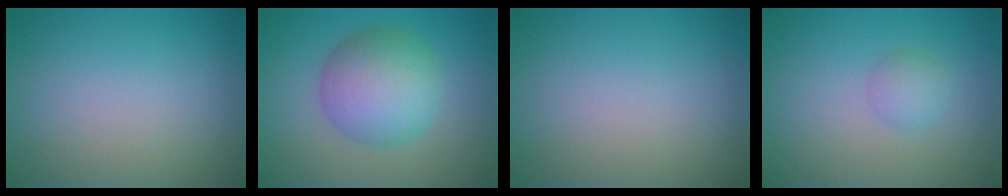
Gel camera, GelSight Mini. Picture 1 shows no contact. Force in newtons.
{"total": 6.9, "press": 6.9, "slide": 0.3}
{"total": 0.0}
{"total": 1.7, "press": 1.7, "slide": 0.0}